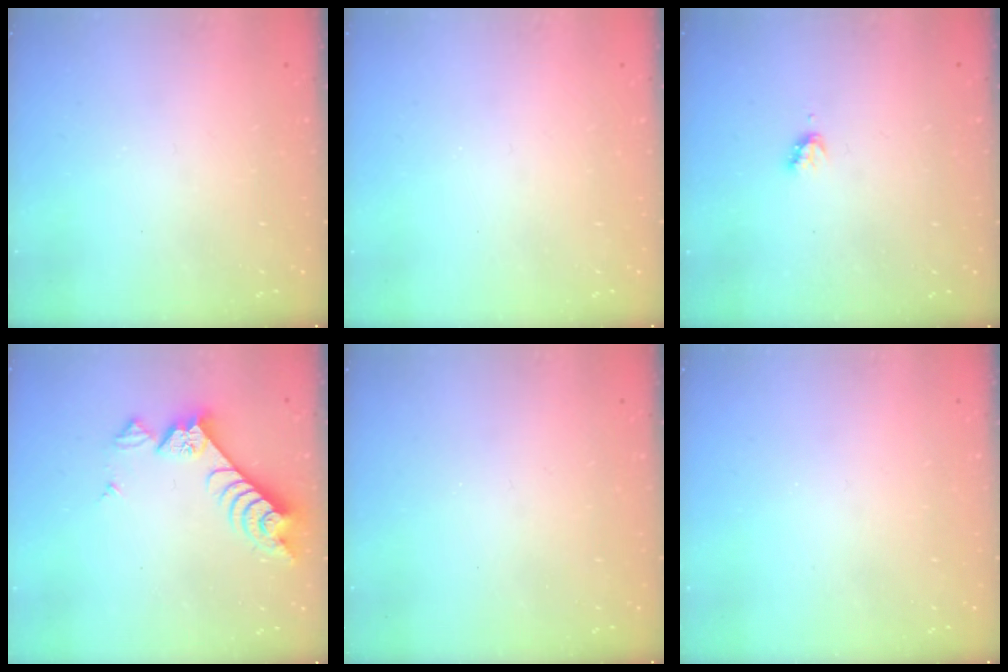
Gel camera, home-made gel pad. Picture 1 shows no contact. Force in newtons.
{"total": 0.0}
{"total": 3.2, "press": 3.2, "slide": 0.4}
{"total": 8.0, "press": 7.9, "slide": 0.7}
{"total": 0.0}
{"total": 0.0}